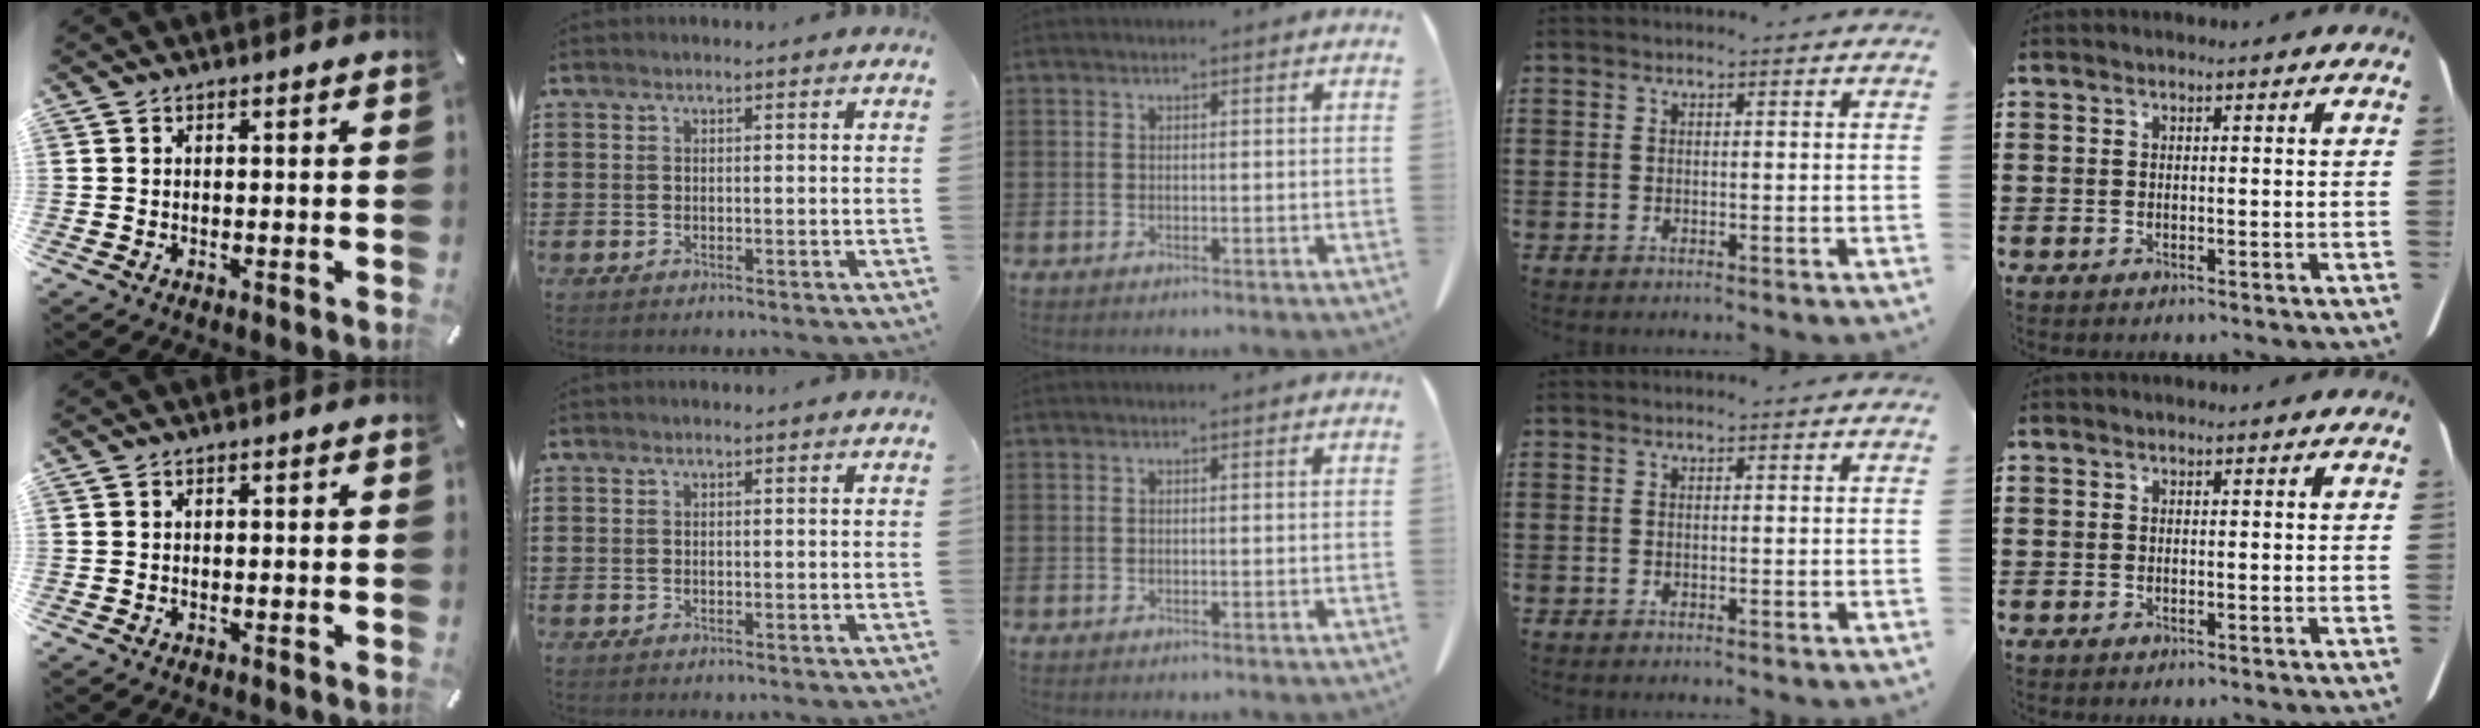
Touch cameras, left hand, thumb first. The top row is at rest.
{}